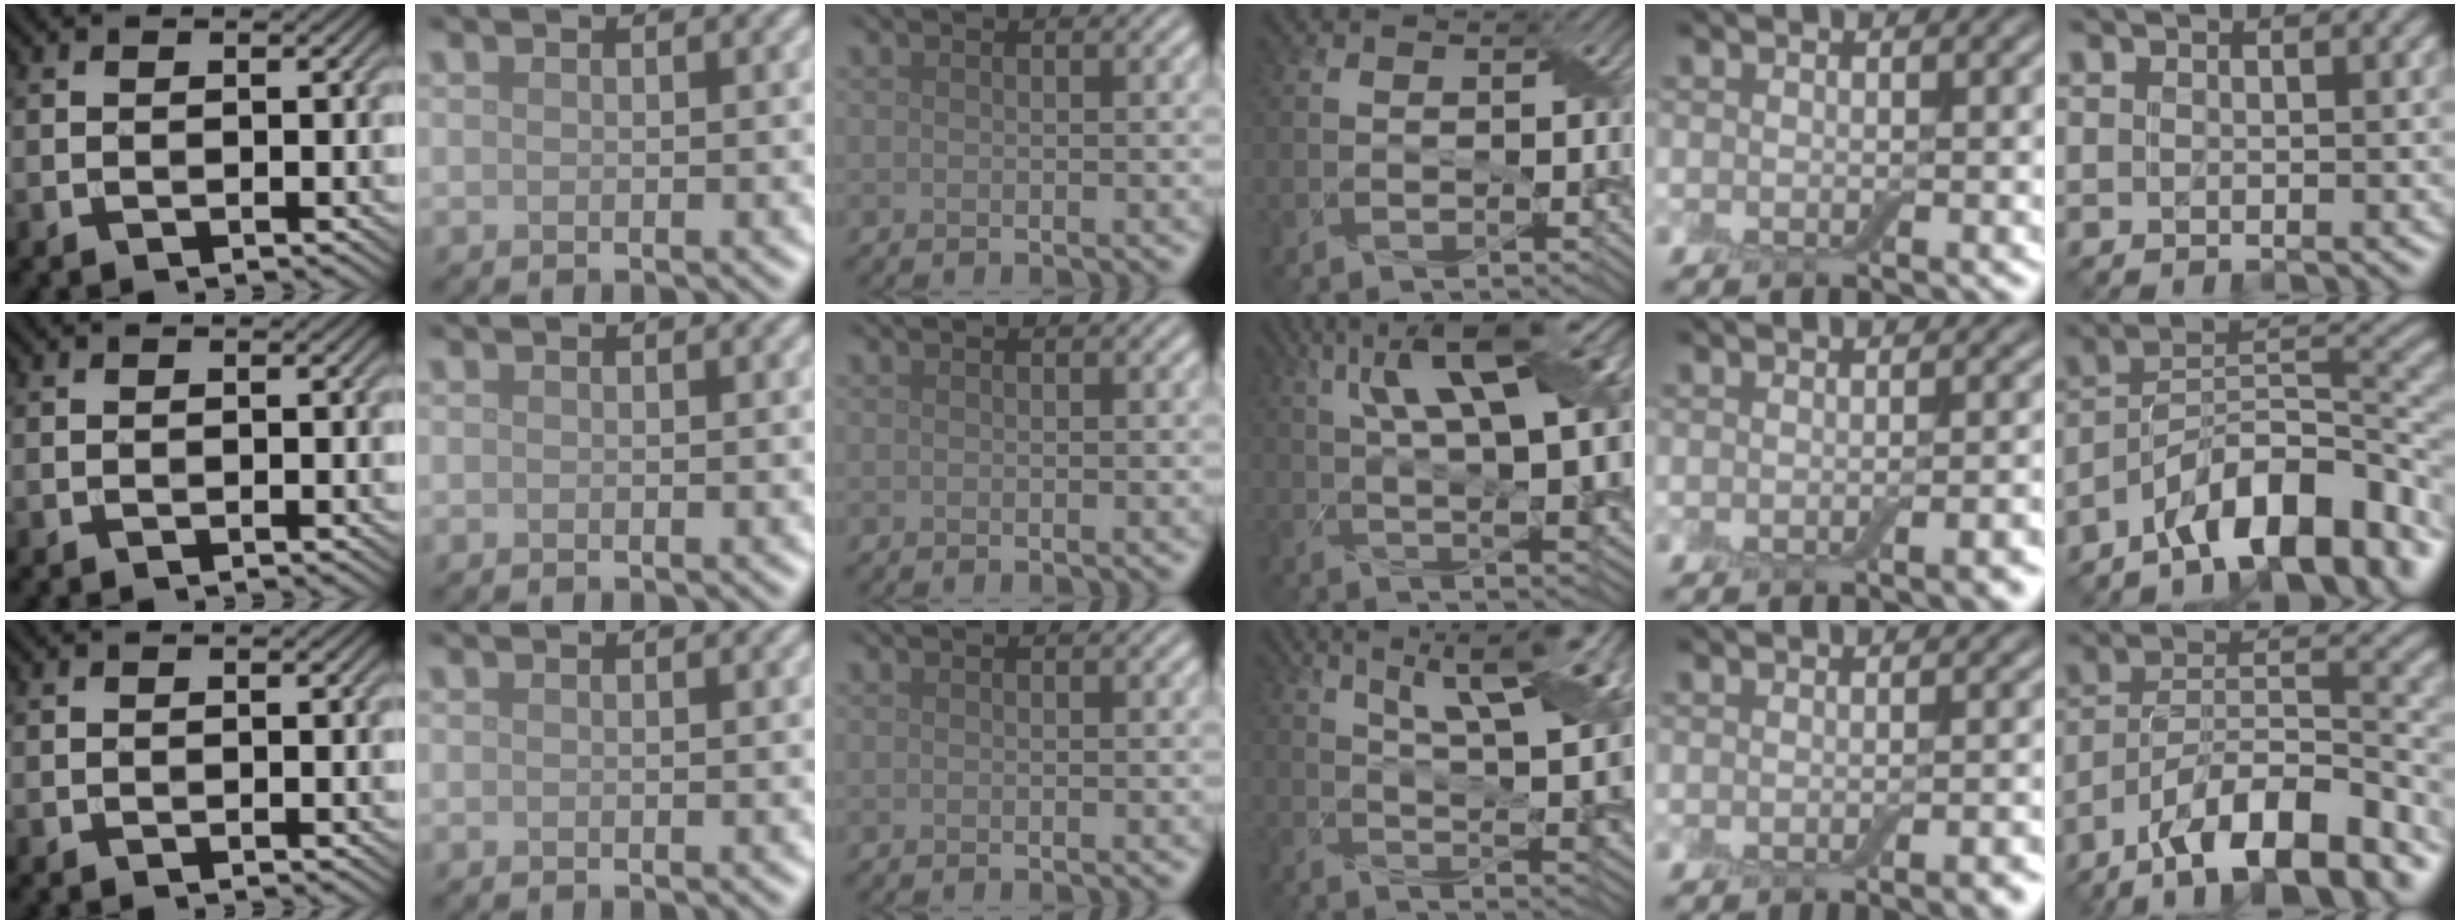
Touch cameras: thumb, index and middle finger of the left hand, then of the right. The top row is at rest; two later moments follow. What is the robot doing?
{"motion": "wrap", "object": "adhesive wrap"}